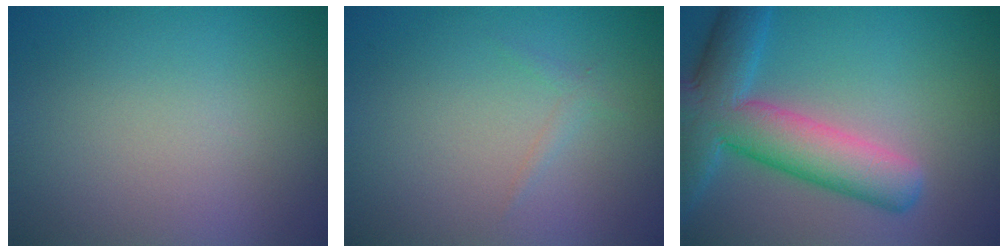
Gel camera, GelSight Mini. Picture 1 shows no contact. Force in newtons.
{"total": 0.7, "press": 0.7, "slide": 0.1}
{"total": 8.5, "press": 8.5, "slide": 0.5}